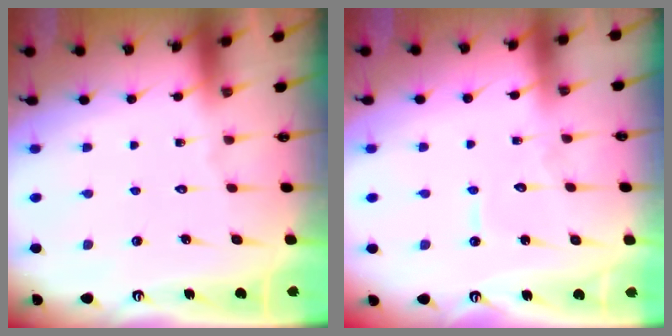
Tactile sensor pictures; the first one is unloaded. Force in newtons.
{"total": 4.4, "press": 4.4, "slide": 0.2}